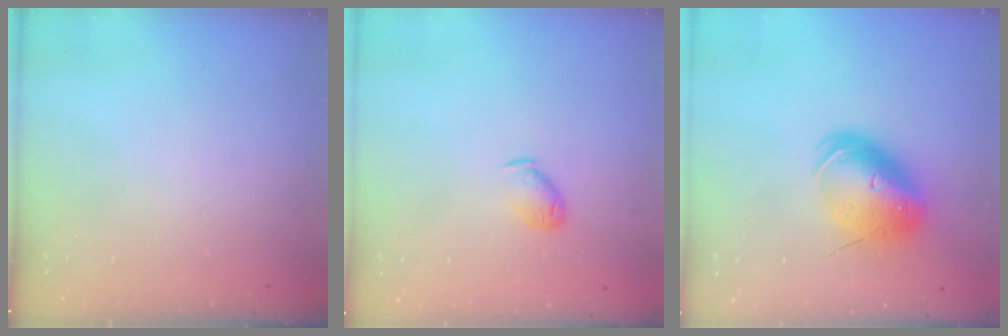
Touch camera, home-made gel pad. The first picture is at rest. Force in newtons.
{"total": 5.9, "press": 5.8, "slide": 0.4}
{"total": 12.3, "press": 12.1, "slide": 2.2}